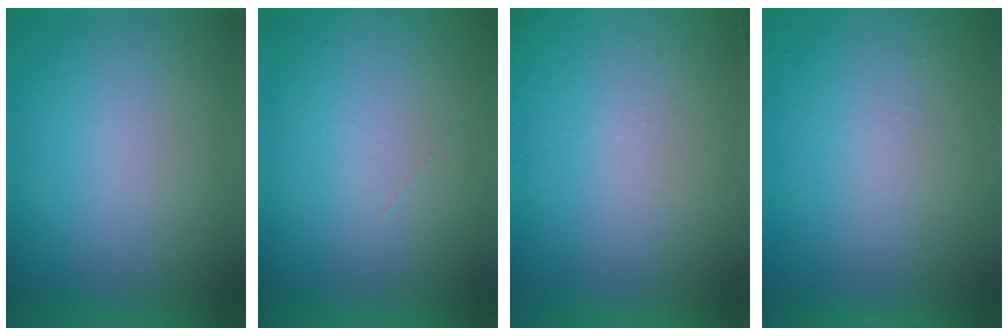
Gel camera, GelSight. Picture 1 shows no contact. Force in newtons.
{"total": 1.2}
{"total": 7.3}
{"total": 8.6}